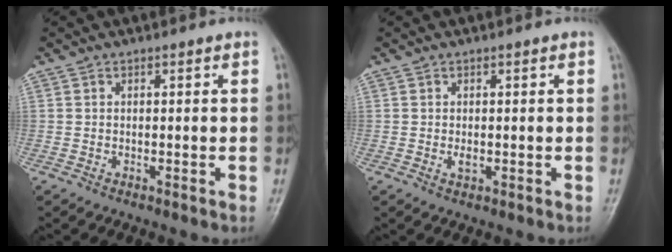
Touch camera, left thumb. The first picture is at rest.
{"total": 1.5, "force": [-0.1, 0.6, 1.4], "torque": [-0.020, -0.001, 0.002]}